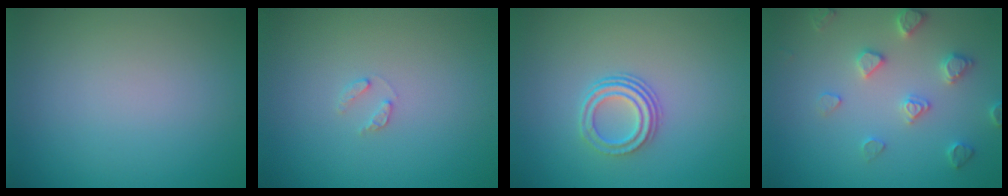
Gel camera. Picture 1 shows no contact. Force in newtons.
{"total": 0.9, "press": 0.9, "slide": 0.2}
{"total": 2.9, "press": 2.1, "slide": 2.0}
{"total": 3.2, "press": 3.2, "slide": 0.8}